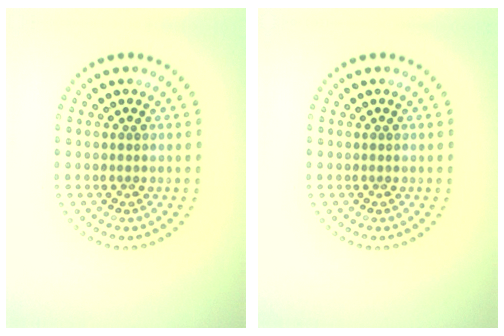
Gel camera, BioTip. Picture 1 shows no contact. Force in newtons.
{"total": 0.0}